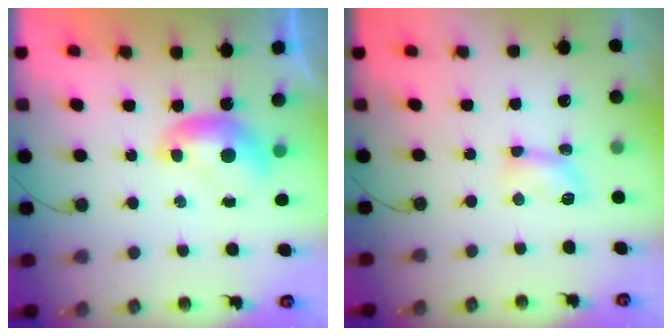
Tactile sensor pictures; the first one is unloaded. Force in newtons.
{"total": 3.8, "press": 3.7, "slide": 0.8}